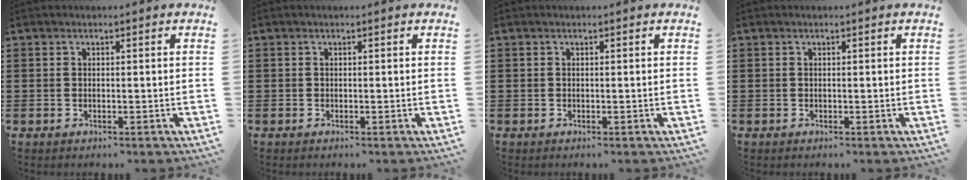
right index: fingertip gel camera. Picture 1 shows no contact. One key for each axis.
{"total": 0.0}
{"total": 0.0}
{"total": 0.0}